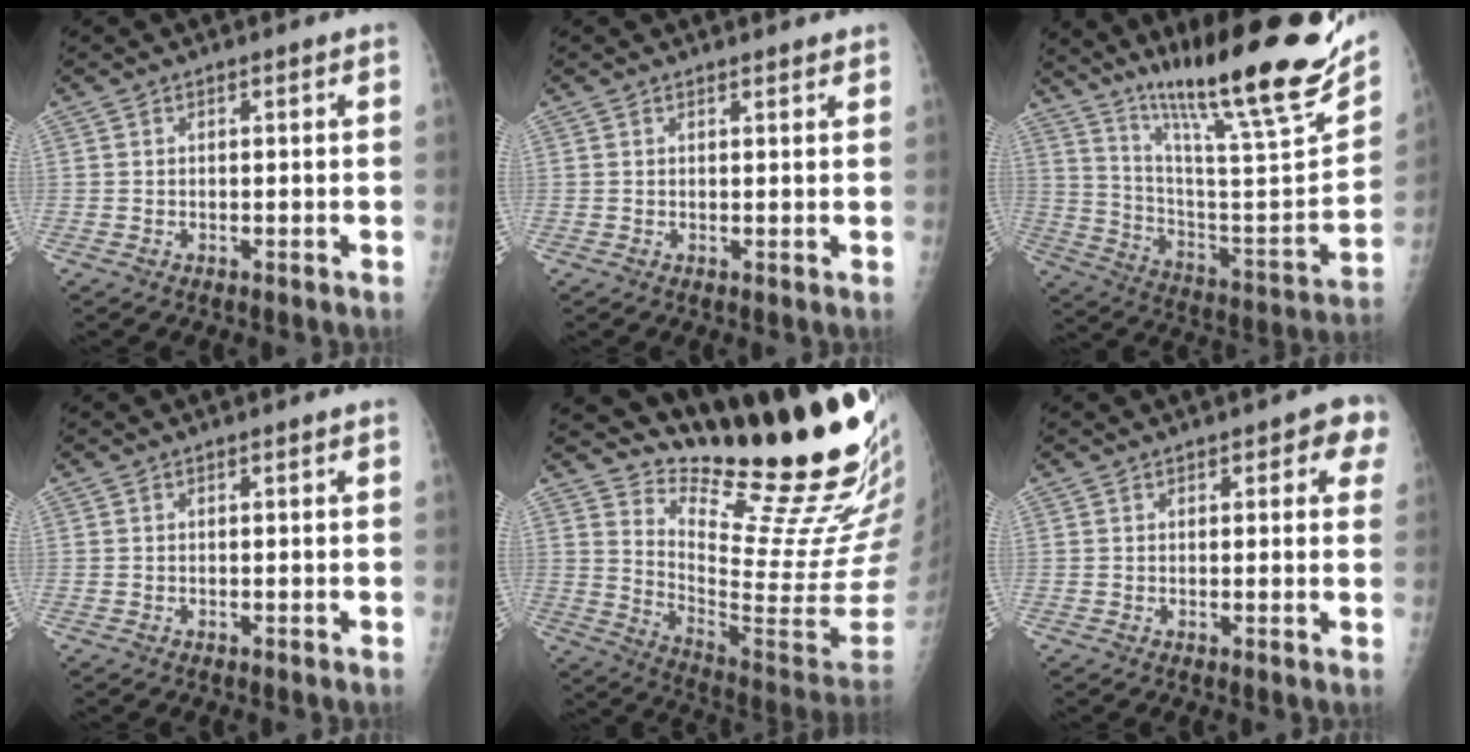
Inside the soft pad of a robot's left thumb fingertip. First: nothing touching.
{"total": 1.6, "force": [1.5, 0.4, 0.5], "torque": [0.001, -0.005, 0.019]}
{"total": 29.4, "force": [20.6, 3.7, 20.6], "torque": [-0.306, -0.095, 0.328]}
{"total": 0.0}
{"total": 25.8, "force": [20.8, 4.0, 14.8], "torque": [-0.192, -0.179, 0.303]}
{"total": 4.7, "force": [2.3, 2.4, 3.4], "torque": [-0.004, -0.003, 0.018]}